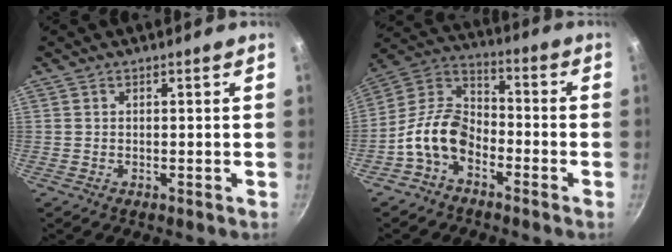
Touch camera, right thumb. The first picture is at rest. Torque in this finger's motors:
{"motor_torque": [0.63, 1.05, 1.36, -1.41, 0.32]}